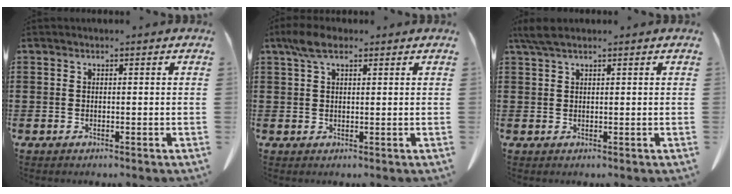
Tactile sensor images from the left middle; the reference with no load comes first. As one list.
[{"total": 3.9, "force": [2.2, 1.6, 2.8], "torque": [-0.062, 0.008, 0.040]}, {"total": 2.5, "force": [1.6, 0.6, 1.8], "torque": [-0.040, 0.002, 0.029]}]